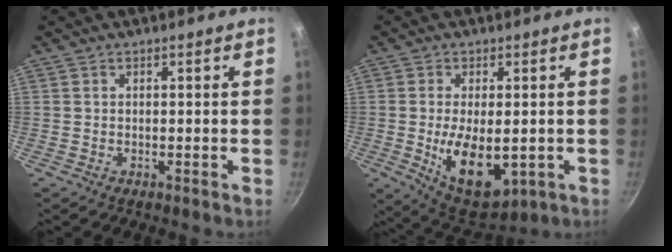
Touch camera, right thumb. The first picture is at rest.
{"total": 12.3, "force": [-1.9, 6.3, 10.4], "torque": [-0.156, -0.007, -0.011]}